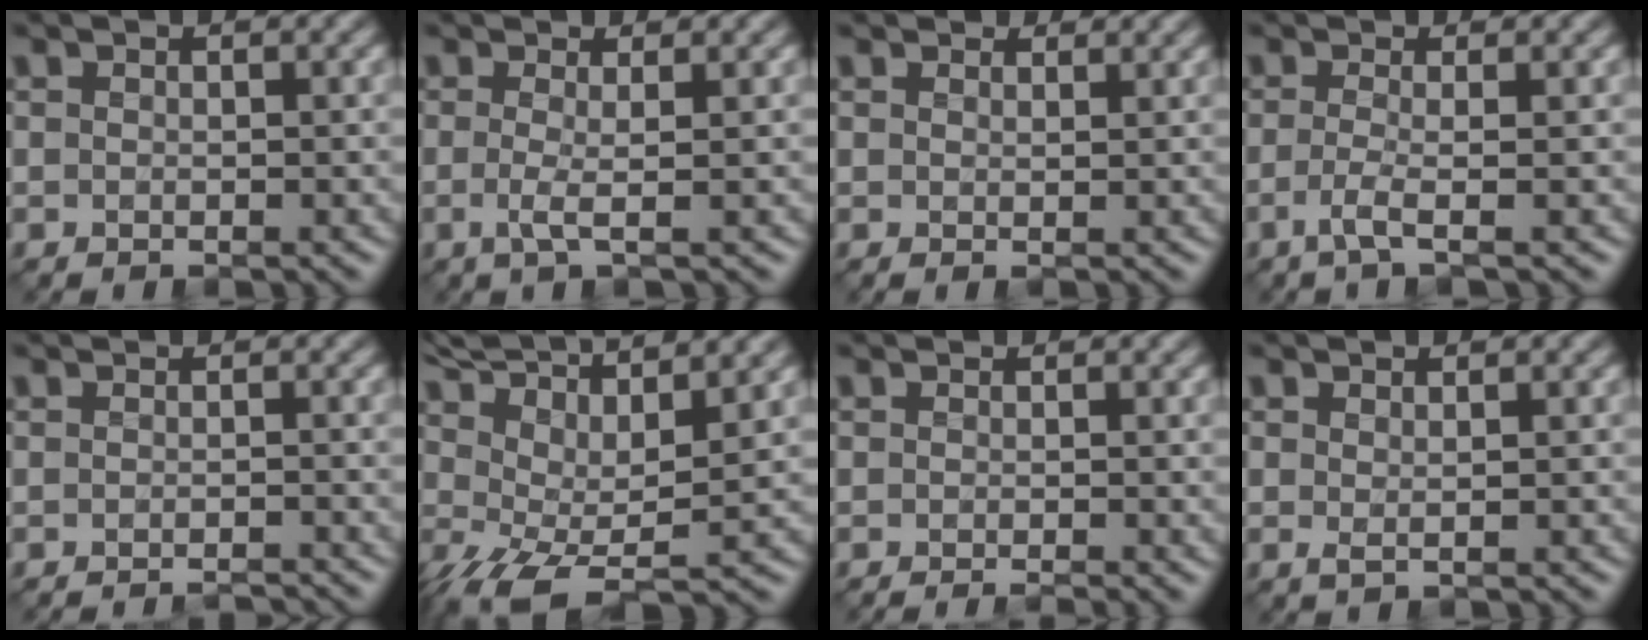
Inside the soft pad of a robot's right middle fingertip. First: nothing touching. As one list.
[{"total": 2.1, "force": [-0.1, 0.4, 2.0], "torque": [-0.041, -0.005, -0.007]}, {"total": 2.4, "force": [2.1, 0.6, 0.9], "torque": [-0.017, 0.001, 0.025]}, {"total": 2.4, "force": [-0.8, 0.6, 2.2], "torque": [-0.042, -0.007, -0.025]}, {"total": 2.0, "force": [-1.6, 0.4, 1.2], "torque": [0.002, -0.003, -0.023]}, {"total": 11.1, "force": [5.8, 3.6, 8.8], "torque": [-0.169, 0.011, 0.105]}, {"total": 2.4, "force": [-0.6, 0.8, 2.3], "torque": [-0.015, -0.009, -0.018]}, {"total": 0.8, "force": [0.4, 0.2, 0.7], "torque": [-0.015, -0.002, 0.008]}]